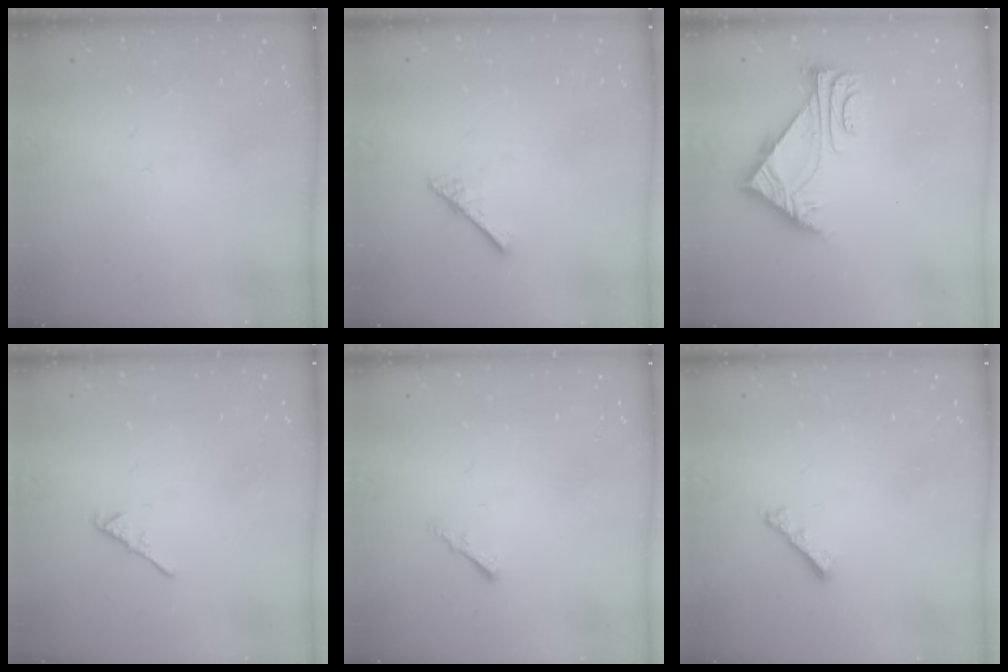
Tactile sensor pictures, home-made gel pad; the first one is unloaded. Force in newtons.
{"total": 2.9, "press": 2.9, "slide": 0.2}
{"total": 6.0, "press": 6.0, "slide": 0.5}
{"total": 2.4, "press": 2.3, "slide": 0.6}
{"total": 1.5, "press": 1.5, "slide": 0.4}
{"total": 2.8, "press": 2.7, "slide": 0.6}